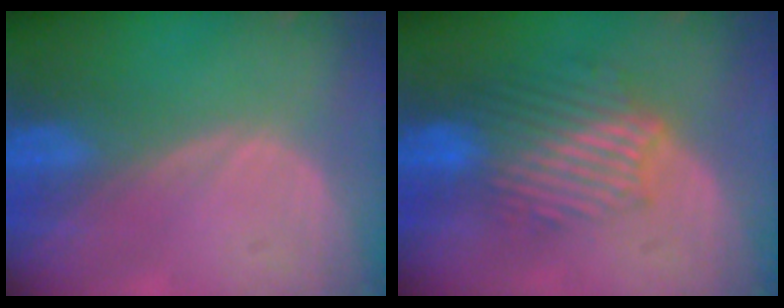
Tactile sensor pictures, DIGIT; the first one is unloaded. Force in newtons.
{"total": 9.5, "press": 8.1, "slide": 4.9}